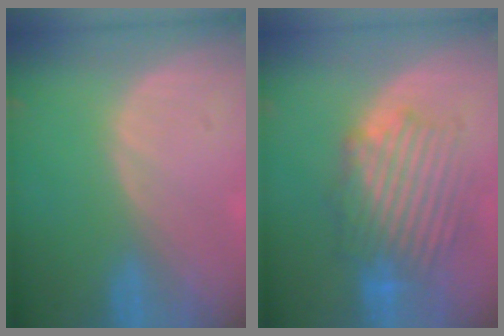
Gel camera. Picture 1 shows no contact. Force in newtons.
{"total": 9.0, "press": 8.6, "slide": 2.6}